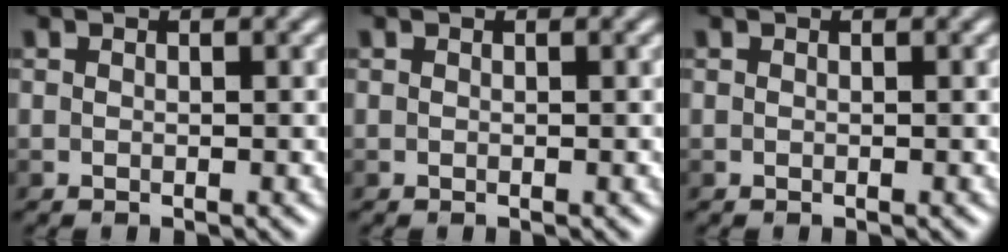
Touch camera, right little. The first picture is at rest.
{"total": 0.0}
{"total": 0.0}